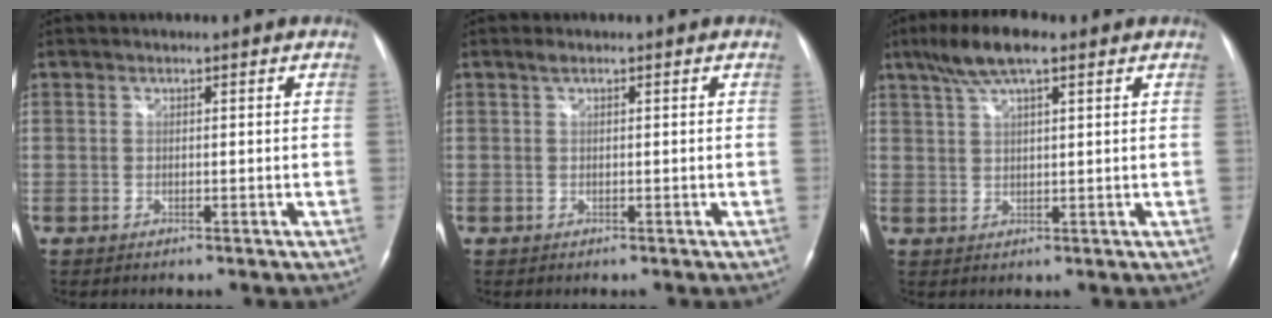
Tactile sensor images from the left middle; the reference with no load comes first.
{"total": 0.8, "force": [0.5, 0.1, 0.6], "torque": [-0.015, 0.008, 0.008]}
{"total": 7.4, "force": [4.8, 1.3, 5.5], "torque": [-0.113, 0.022, 0.086]}